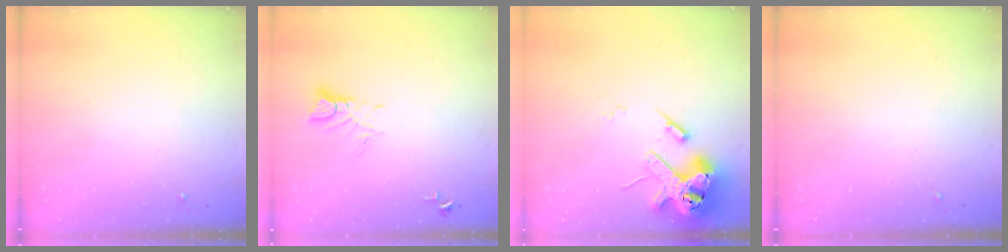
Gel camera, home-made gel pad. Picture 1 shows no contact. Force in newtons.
{"total": 5.0, "press": 5.0, "slide": 0.3}
{"total": 15.0, "press": 14.9, "slide": 2.1}
{"total": 0.0}